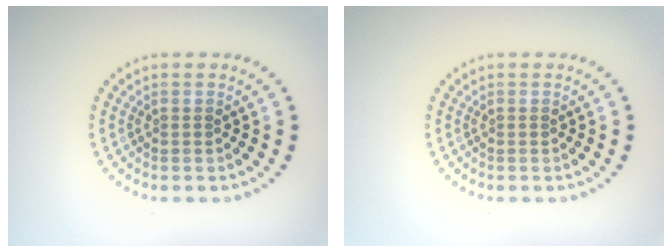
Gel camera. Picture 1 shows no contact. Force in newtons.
{"total": 0.0}